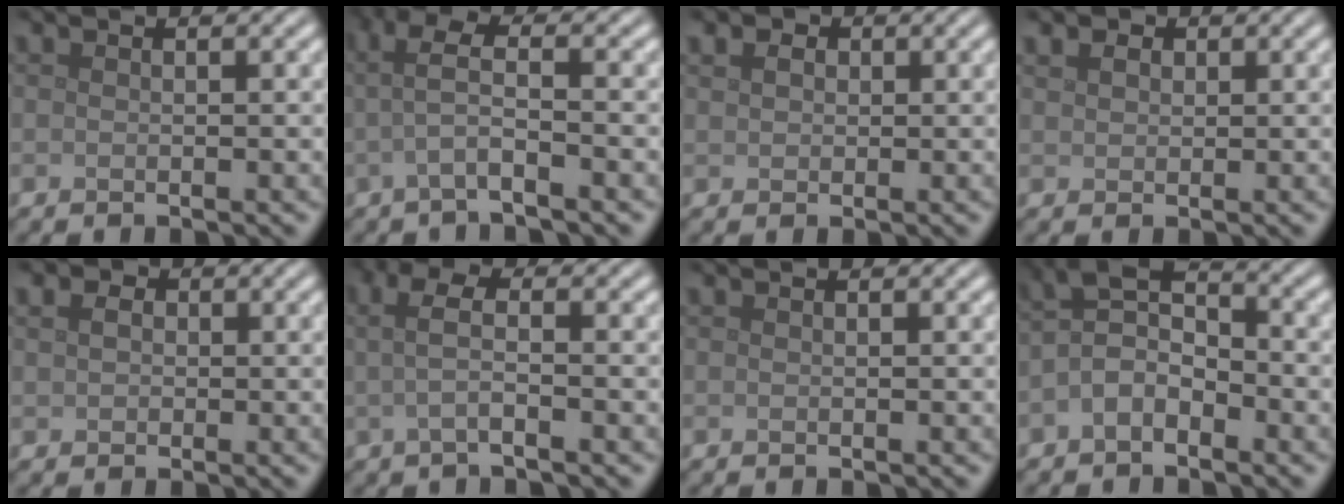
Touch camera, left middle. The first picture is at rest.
{"total": 3.1, "force": [-0.4, 0.7, 3.0], "torque": [-0.063, 0.005, -0.013]}
{"total": 3.0, "force": [1.5, 2.2, 1.3], "torque": [-0.029, 0.016, 0.012]}
{"total": 2.0, "force": [1.2, 1.4, 0.8], "torque": [-0.019, 0.010, 0.013]}
{"total": 3.3, "force": [1.2, 2.7, 1.6], "torque": [-0.021, 0.020, -0.003]}
{"total": 2.7, "force": [-0.1, 0.9, 2.6], "torque": [-0.053, 0.003, -0.005]}
{"total": 0.0}
{"total": 3.9, "force": [-1.4, 2.1, 2.9], "torque": [-0.060, 0.014, -0.035]}